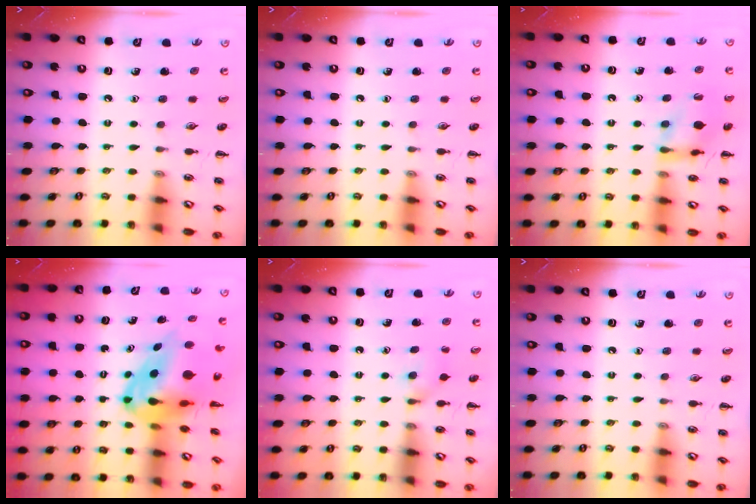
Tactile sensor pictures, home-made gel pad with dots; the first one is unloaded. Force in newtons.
{"total": 0.0}
{"total": 14.4, "press": 14.3, "slide": 2.2}
{"total": 10.8, "press": 10.3, "slide": 3.2}
{"total": 5.3, "press": 5.0, "slide": 1.6}
{"total": 0.0}